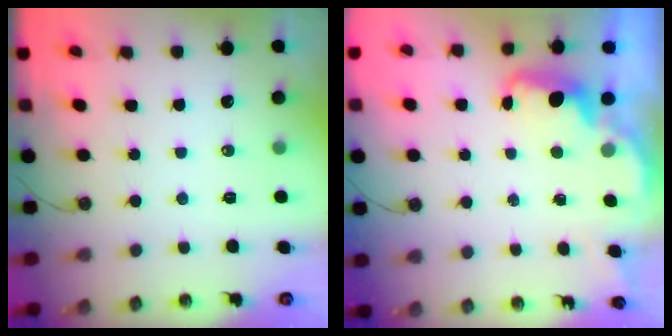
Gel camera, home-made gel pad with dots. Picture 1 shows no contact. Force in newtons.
{"total": 2.3, "press": 2.3, "slide": 0.5}